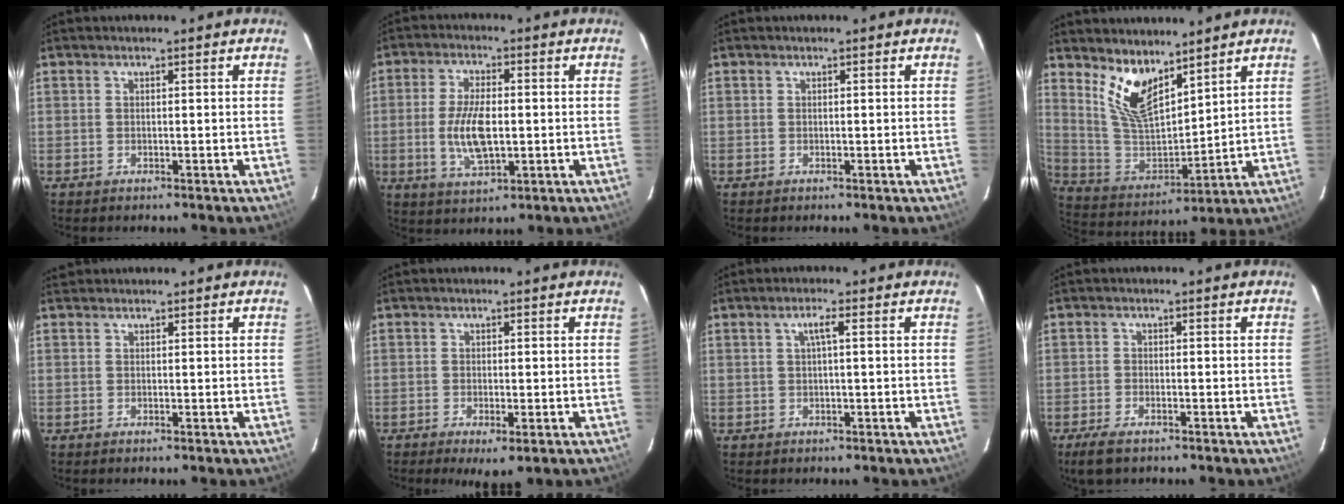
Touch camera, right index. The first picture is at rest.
{"total": 9.3, "force": [-1.0, 4.0, 8.3], "torque": [-0.168, -0.004, -0.016]}
{"total": 0.0}
{"total": 11.7, "force": [8.1, 4.6, 7.0], "torque": [-0.140, -0.010, 0.171]}
{"total": 0.7, "force": [0.5, 0.4, 0.0], "torque": [-0.001, 0.003, 0.007]}
{"total": 4.0, "force": [-2.1, 1.1, 3.2], "torque": [-0.065, -0.016, -0.030]}
{"total": 2.0, "force": [0.3, -0.1, 2.0], "torque": [-0.036, 0.005, 0.004]}
{"total": 4.3, "force": [-3.1, 1.6, 2.5], "torque": [-0.067, -0.012, -0.059]}